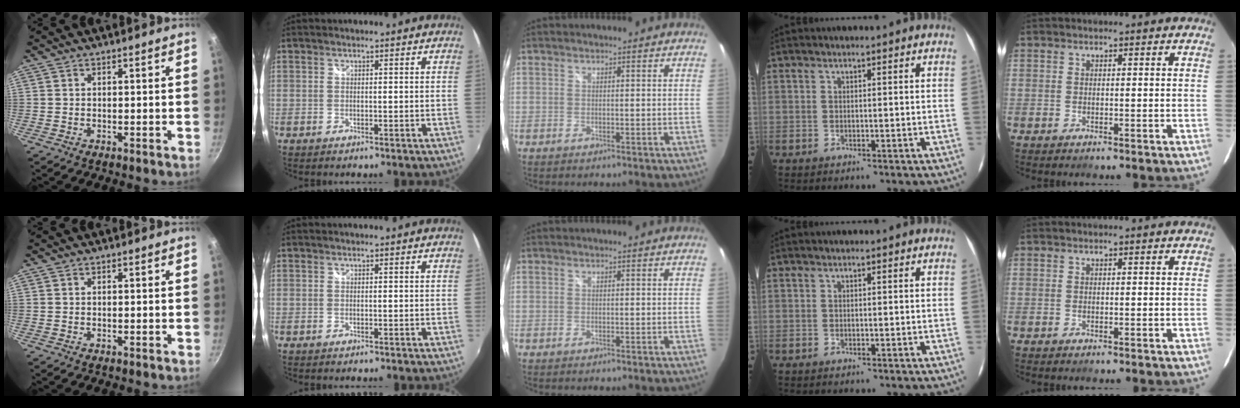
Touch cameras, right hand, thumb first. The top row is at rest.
{}